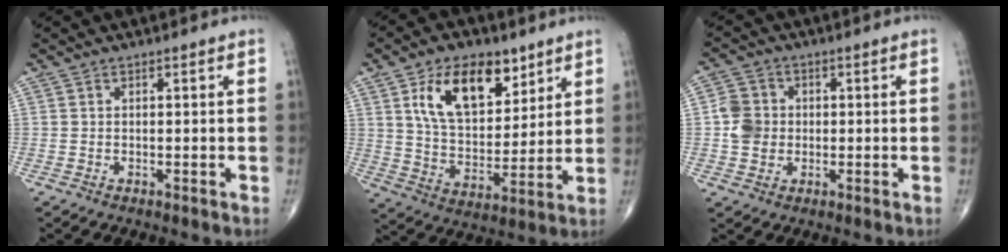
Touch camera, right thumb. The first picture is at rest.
{"total": 16.1, "force": [8.0, 9.1, 10.6], "torque": [-0.137, -0.038, 0.148]}
{"total": 5.9, "force": [-0.3, 5.3, 2.5], "torque": [-0.033, 0.007, -0.010]}